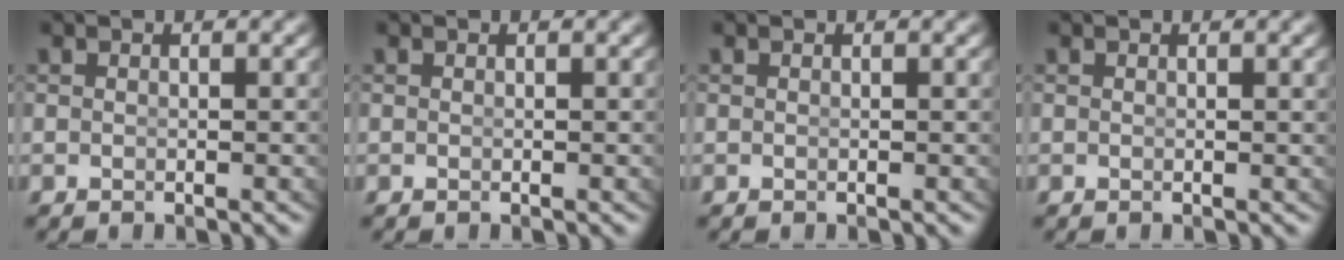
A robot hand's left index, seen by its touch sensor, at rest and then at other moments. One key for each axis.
{"total": 0.0}
{"total": 0.0}
{"total": 0.0}